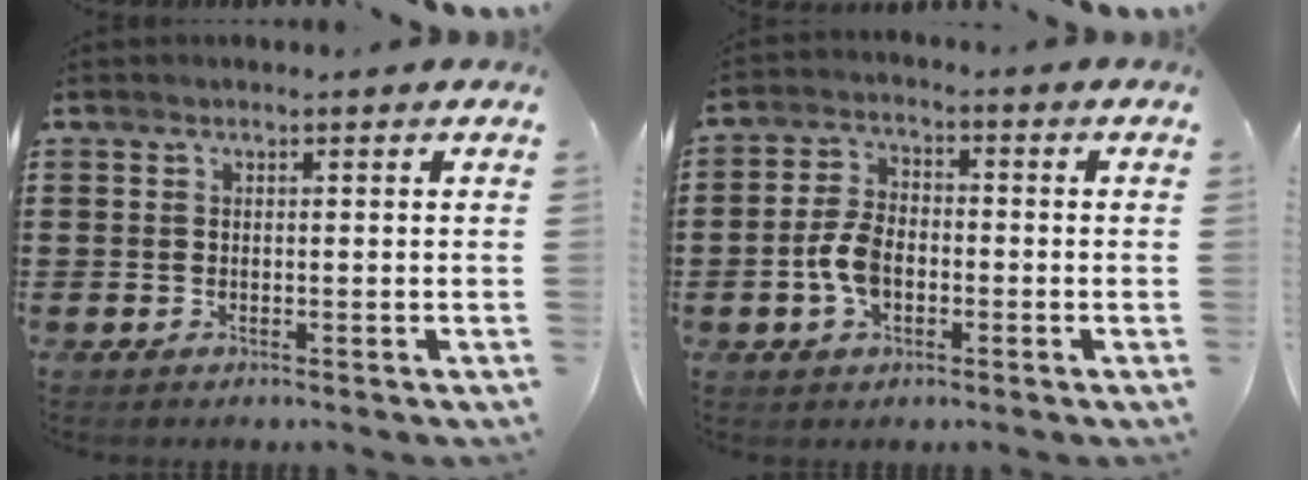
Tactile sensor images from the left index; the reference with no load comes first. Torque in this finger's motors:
{"motor_torque": [0.63, 0.19, 0.43, 0.08]}